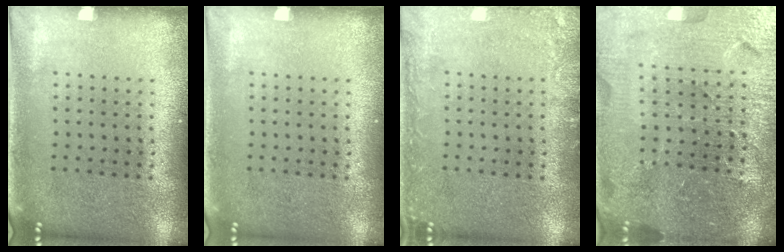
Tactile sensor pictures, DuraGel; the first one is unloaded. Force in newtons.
{"total": 0.0}
{"total": 2.0, "press": 2.0, "slide": 0.2}
{"total": 5.1, "press": 4.7, "slide": 1.9}